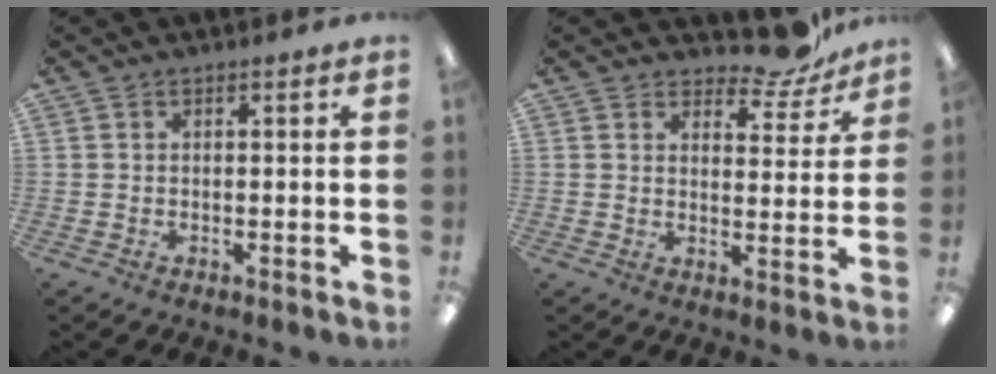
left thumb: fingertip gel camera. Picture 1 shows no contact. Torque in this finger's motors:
{"motor_torque": [-0.14, -0.11, -0.60, 0.04, 0.00]}